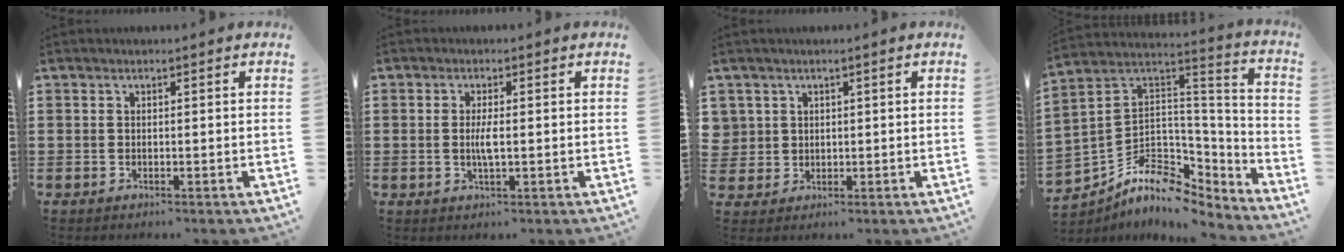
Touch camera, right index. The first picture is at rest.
{"total": 3.0, "force": [-0.2, 0.7, 2.9], "torque": [-0.062, -0.003, -0.008]}
{"total": 2.6, "force": [0.9, 2.5, 0.1], "torque": [-0.015, 0.011, 0.016]}
{"total": 7.9, "force": [-5.3, 4.9, 3.3], "torque": [-0.082, -0.013, -0.099]}